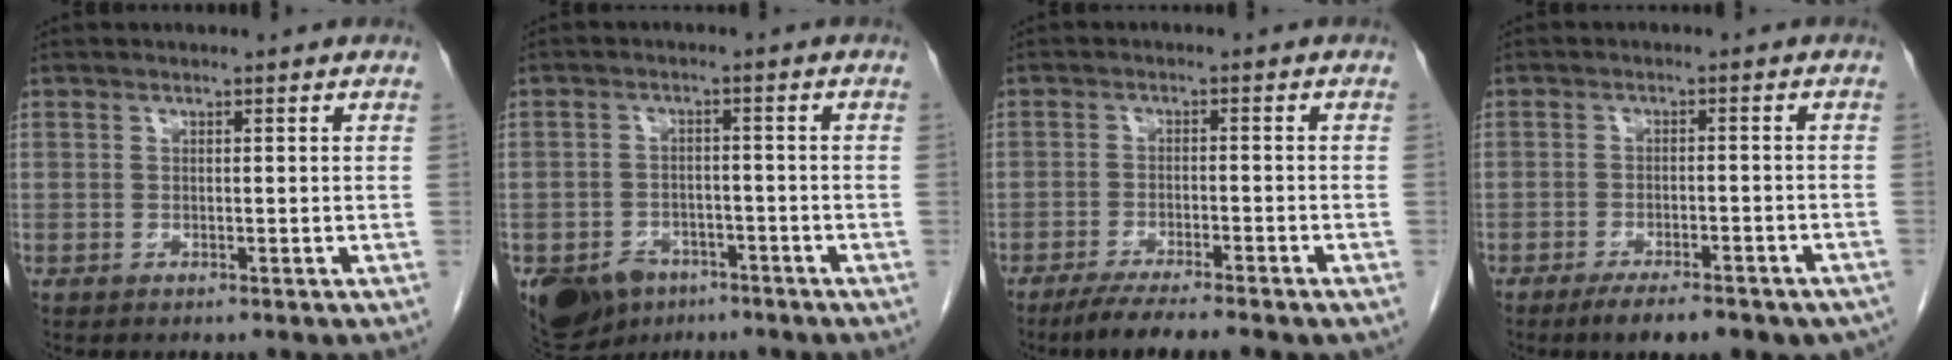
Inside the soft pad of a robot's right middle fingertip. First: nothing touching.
{"total": 10.2, "force": [-6.3, 7.0, 4.0], "torque": [-0.087, 0.001, -0.094]}
{"total": 7.2, "force": [-5.7, 0.2, 4.4], "torque": [-0.067, -0.016, -0.088]}
{"total": 12.0, "force": [-9.3, 3.5, 6.6], "torque": [-0.063, 0.004, -0.122]}